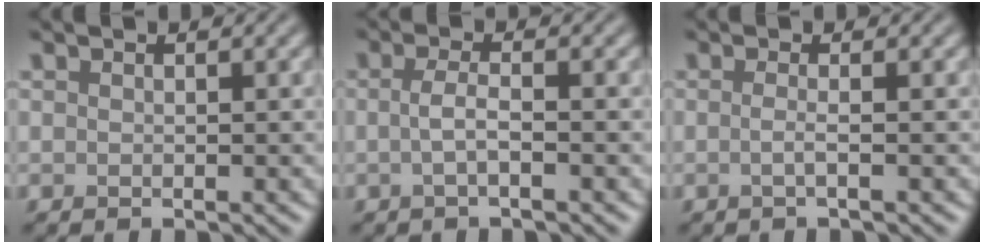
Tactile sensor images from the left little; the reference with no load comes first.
{"total": 1.8, "force": [-0.8, 0.4, 1.6], "torque": [-0.032, 0.000, -0.017]}
{"total": 1.6, "force": [-0.7, 0.6, 1.3], "torque": [-0.017, -0.005, -0.021]}